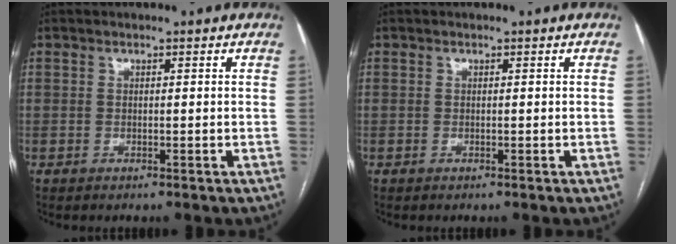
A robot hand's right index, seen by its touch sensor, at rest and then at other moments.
{"total": 0.0}